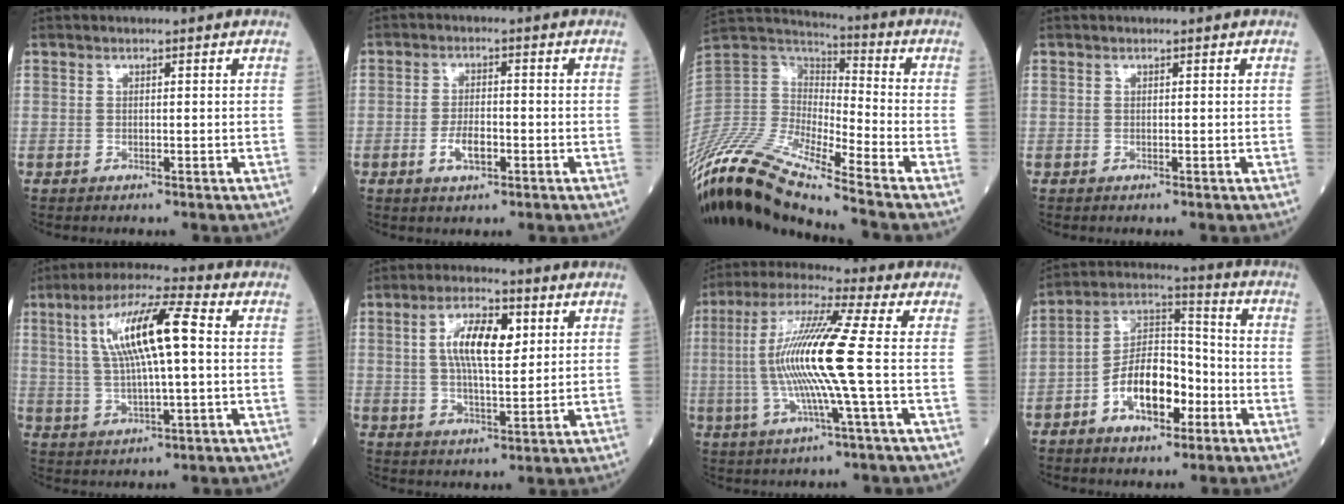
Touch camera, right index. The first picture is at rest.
{"total": 3.9, "force": [-1.5, 1.6, 3.3], "torque": [-0.063, 0.001, -0.026]}
{"total": 17.5, "force": [-14.8, 0.8, 9.2], "torque": [-0.195, 0.005, -0.289]}
{"total": 0.0}
{"total": 12.4, "force": [2.3, 1.8, 12.0], "torque": [-0.231, 0.023, 0.042]}
{"total": 9.2, "force": [2.5, 3.1, 8.3], "torque": [-0.156, 0.012, 0.044]}
{"total": 14.0, "force": [-0.9, -1.0, 13.9], "torque": [-0.284, 0.000, -0.027]}
{"total": 11.4, "force": [-4.7, 5.4, 8.9], "torque": [-0.171, 0.023, -0.082]}